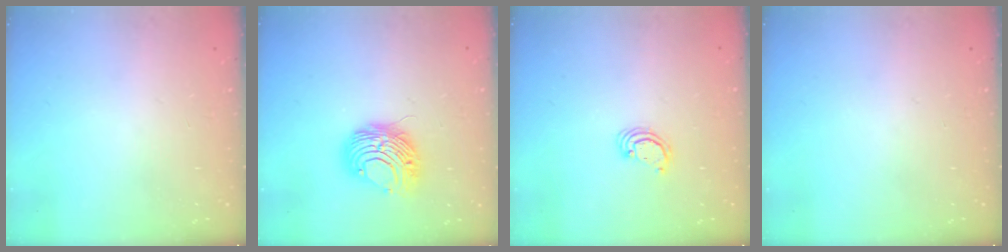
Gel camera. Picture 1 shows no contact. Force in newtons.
{"total": 9.1, "press": 9.1, "slide": 0.6}
{"total": 2.3, "press": 2.3, "slide": 0.2}
{"total": 0.0}